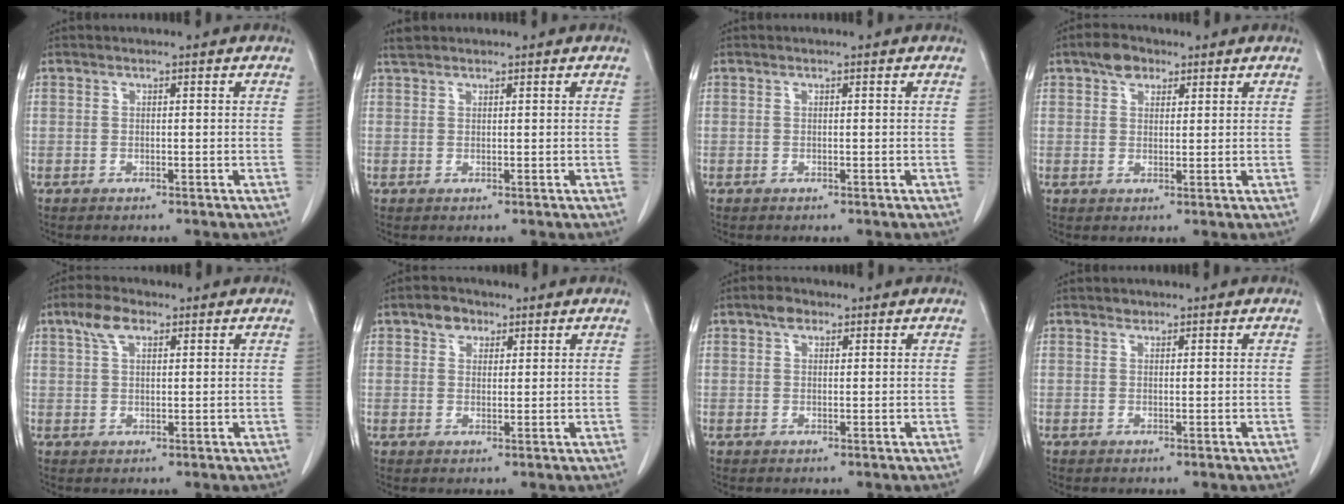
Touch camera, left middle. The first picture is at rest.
{"total": 1.5, "force": [1.4, 0.5, 0.2], "torque": [-0.009, 0.009, 0.027]}
{"total": 0.0}
{"total": 3.5, "force": [2.2, 2.2, 1.6], "torque": [-0.032, 0.010, 0.040]}
{"total": 4.2, "force": [2.4, 1.9, 2.9], "torque": [-0.064, 0.013, 0.048]}
{"total": 3.1, "force": [1.9, 2.2, 1.1], "torque": [-0.021, 0.008, 0.031]}
{"total": 2.0, "force": [1.3, 1.2, 1.0], "torque": [-0.019, 0.007, 0.020]}
{"total": 0.7, "force": [0.5, 0.4, 0.0], "torque": [-0.002, -0.004, 0.006]}